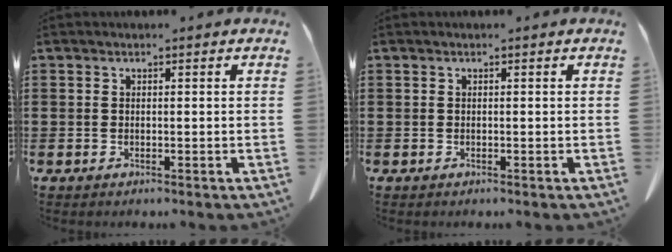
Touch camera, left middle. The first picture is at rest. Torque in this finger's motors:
{"motor_torque": [-1.07, -1.07, 0.05, -0.01]}